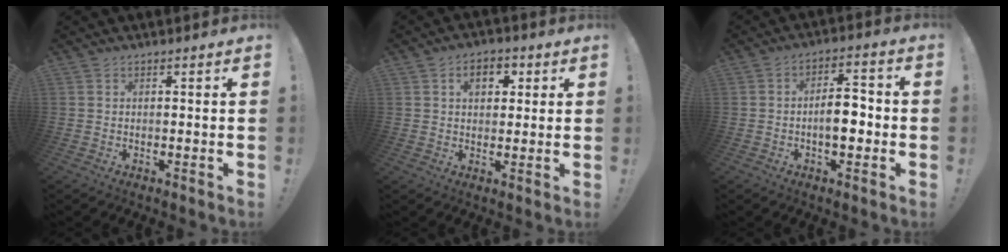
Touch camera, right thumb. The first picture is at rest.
{"total": 6.2, "force": [1.9, 4.3, 4.0], "torque": [-0.046, 0.002, 0.030]}
{"total": 8.7, "force": [-2.0, 4.3, 7.4], "torque": [-0.120, 0.018, -0.036]}